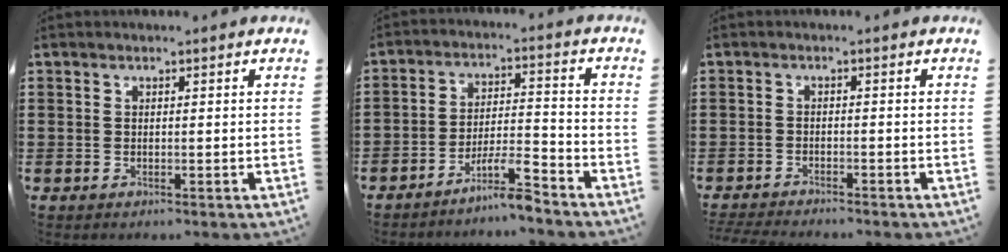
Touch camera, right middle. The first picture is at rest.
{"total": 6.7, "force": [-6.0, 0.2, 3.0], "torque": [-0.061, -0.003, -0.117]}
{"total": 2.5, "force": [-2.5, 0.1, 0.2], "torque": [-0.014, -0.003, -0.054]}